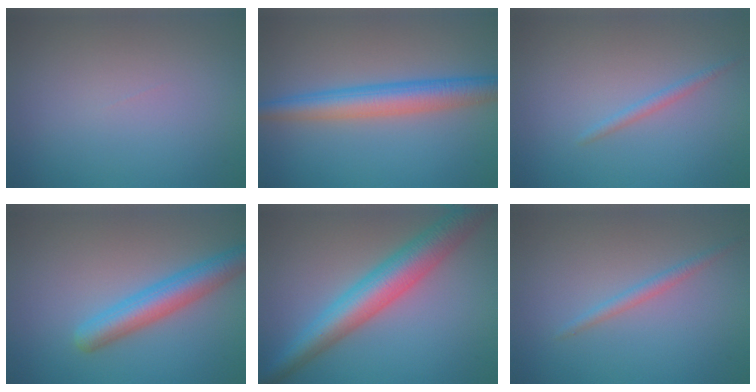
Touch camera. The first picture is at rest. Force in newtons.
{"total": 4.9, "press": 4.9, "slide": 0.0}
{"total": 1.0, "press": 1.0, "slide": 0.1}
{"total": 4.5, "press": 4.5, "slide": 0.2}
{"total": 7.0, "press": 7.0, "slide": 0.0}
{"total": 1.3, "press": 1.3, "slide": 0.1}